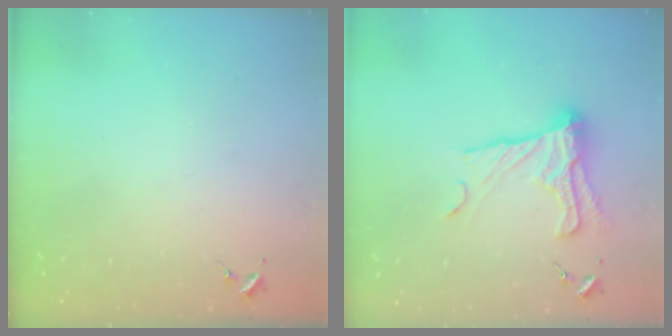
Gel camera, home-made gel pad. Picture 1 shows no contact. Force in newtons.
{"total": 16.7, "press": 16.7, "slide": 1.1}